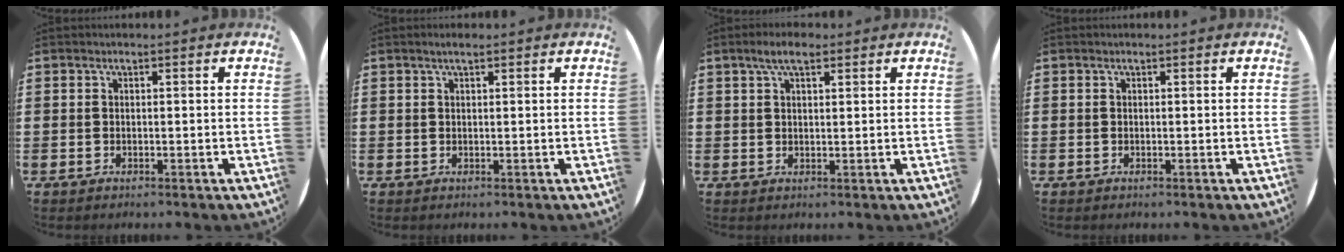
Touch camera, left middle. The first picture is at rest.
{"total": 1.1, "force": [0.7, 0.2, 0.8], "torque": [-0.007, 0.000, 0.010]}
{"total": 3.8, "force": [2.6, 1.5, 2.3], "torque": [-0.042, 0.005, 0.044]}
{"total": 0.0}